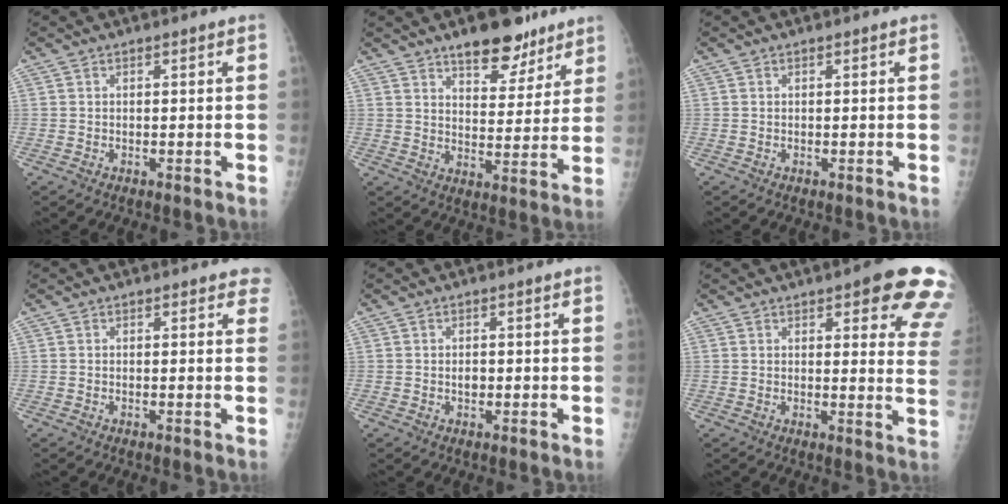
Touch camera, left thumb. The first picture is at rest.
{"total": 11.6, "force": [8.4, 5.0, 6.4], "torque": [-0.050, -0.051, 0.124]}
{"total": 0.0}
{"total": 1.7, "force": [1.3, 0.9, 0.4], "torque": [0.017, -0.004, 0.000]}
{"total": 1.3, "force": [-0.1, 0.9, 0.9], "torque": [-0.009, 0.002, -0.001]}
{"total": 14.7, "force": [8.4, 4.4, 11.3], "torque": [-0.097, -0.036, 0.084]}